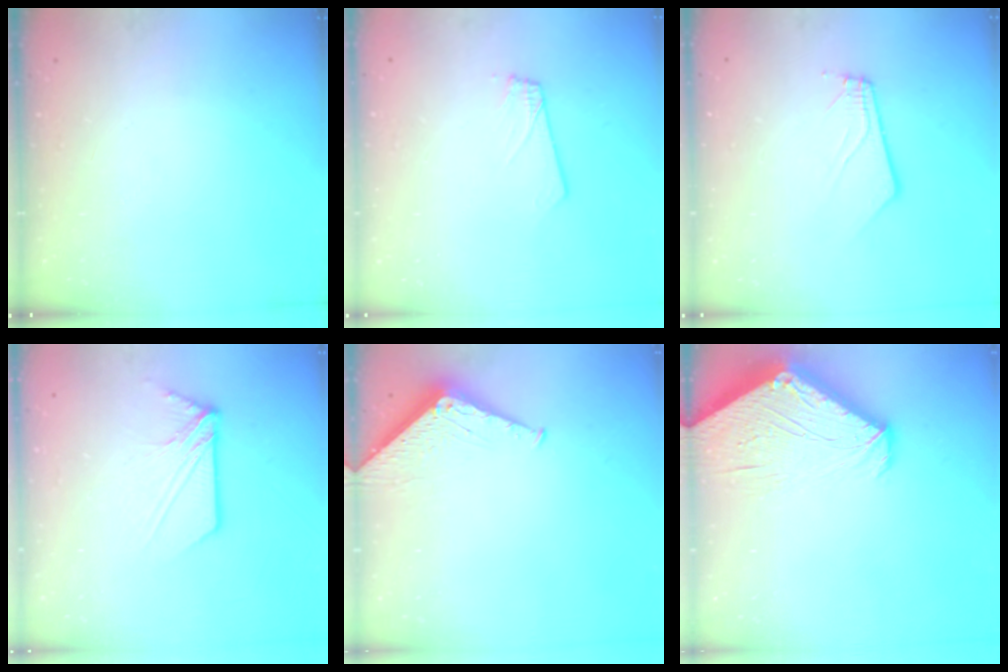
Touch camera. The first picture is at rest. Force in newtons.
{"total": 1.8, "press": 1.8, "slide": 0.1}
{"total": 3.7, "press": 3.7, "slide": 0.2}
{"total": 10.0, "press": 10.0, "slide": 0.8}
{"total": 3.8, "press": 3.7, "slide": 0.5}
{"total": 6.7, "press": 6.7, "slide": 0.5}